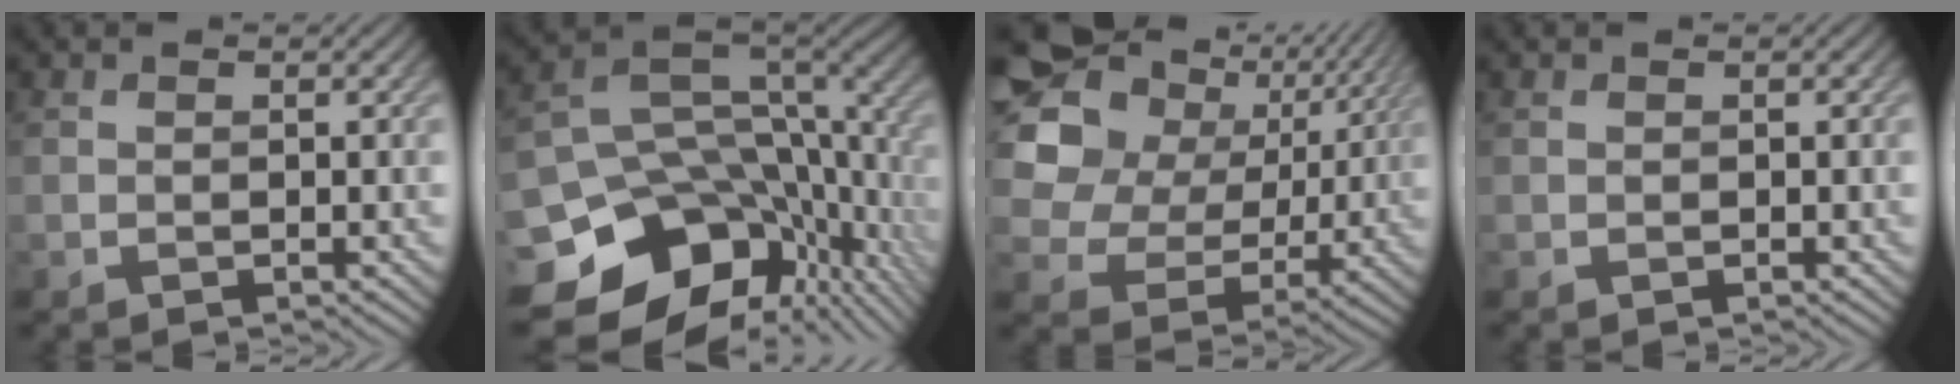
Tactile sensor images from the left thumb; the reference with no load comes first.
{"total": 16.4, "force": [-6.2, 11.8, 9.6], "torque": [-0.210, -0.043, -0.069]}
{"total": 16.2, "force": [5.3, 12.9, 8.1], "torque": [-0.245, 0.036, 0.107]}
{"total": 0.0}